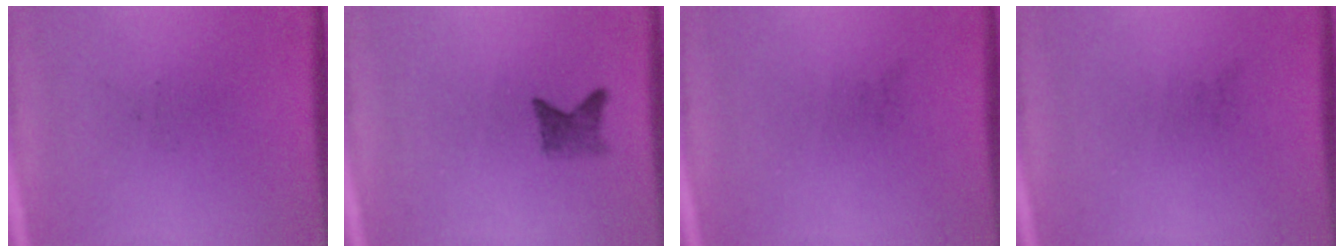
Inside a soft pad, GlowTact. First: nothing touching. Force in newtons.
{"total": 2.0}
{"total": 0.0}
{"total": 0.0}